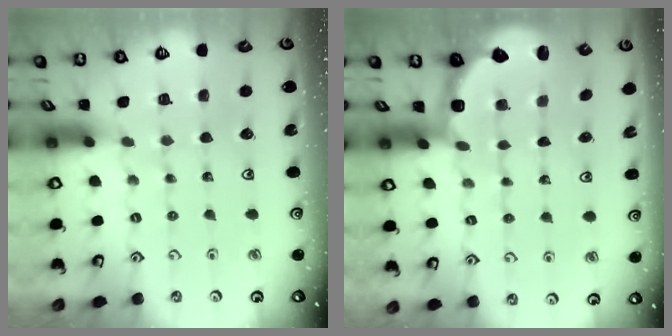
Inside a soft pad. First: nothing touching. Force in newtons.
{"total": 2.7, "press": 2.3, "slide": 1.5}